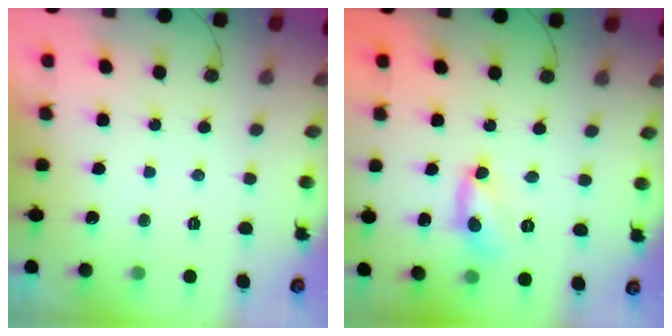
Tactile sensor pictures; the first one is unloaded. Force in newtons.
{"total": 6.8, "press": 6.8, "slide": 0.4}